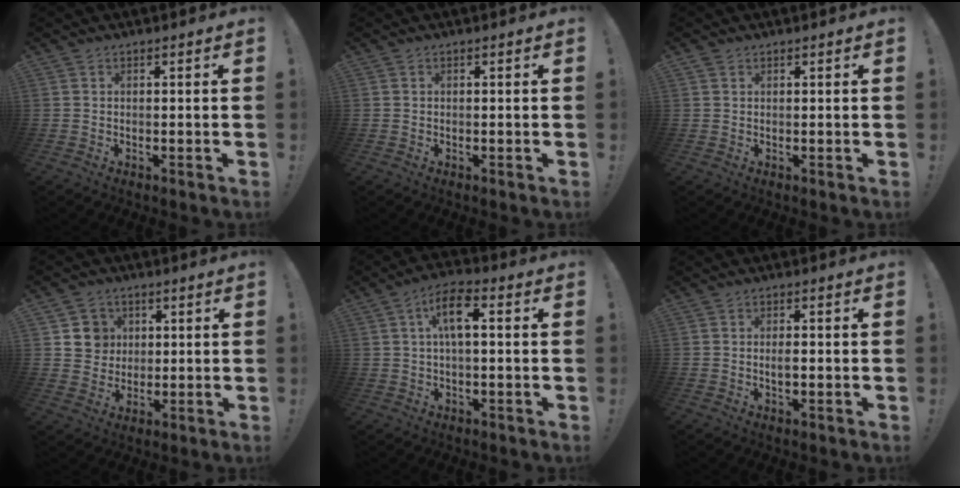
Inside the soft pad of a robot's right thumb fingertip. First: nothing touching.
{"total": 0.0}
{"total": 0.8, "force": [0.6, 0.6, -0.1], "torque": [0.002, -0.001, 0.012]}
{"total": 7.5, "force": [2.6, 7.0, 1.0], "torque": [-0.001, -0.019, 0.052]}
{"total": 8.5, "force": [1.9, 3.9, 7.3], "torque": [-0.123, 0.013, 0.033]}
{"total": 2.2, "force": [-0.3, 0.7, 2.1], "torque": [-0.022, -0.003, -0.010]}